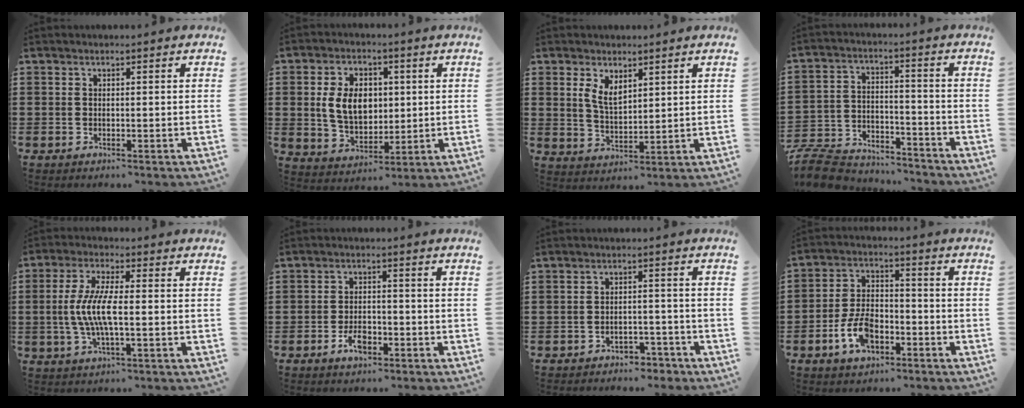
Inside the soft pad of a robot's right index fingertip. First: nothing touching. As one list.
[{"total": 8.1, "force": [1.0, 5.7, 5.7], "torque": [-0.129, 0.011, 0.014]}, {"total": 4.1, "force": [2.2, 2.1, 2.7], "torque": [-0.060, 0.005, 0.041]}, {"total": 9.3, "force": [-8.9, 2.1, 1.9], "torque": [-0.052, 0.021, -0.179]}, {"total": 7.1, "force": [-1.1, 1.7, 6.8], "torque": [-0.154, -0.011, -0.030]}, {"total": 4.0, "force": [-1.9, 2.0, 2.9], "torque": [-0.057, 0.001, -0.036]}, {"total": 2.6, "force": [-2.4, 0.8, 0.5], "torque": [-0.013, 0.004, -0.050]}, {"total": 7.3, "force": [-3.3, 4.1, 5.1], "torque": [-0.118, 0.005, -0.067]}]